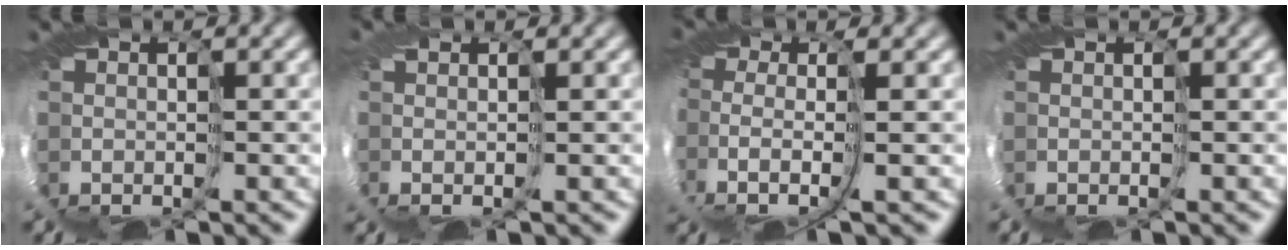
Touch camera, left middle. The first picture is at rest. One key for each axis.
{"total": 1.2, "fx": 0.5, "fy": -0.7, "fz": 0.9, "tx": -0.027, "ty": 0.002, "tz": 0.002}
{"total": 2.8, "fx": -1.3, "fy": 0.4, "fz": 2.5, "tx": -0.090, "ty": -0.004, "tz": -0.038}
{"total": 0.0}